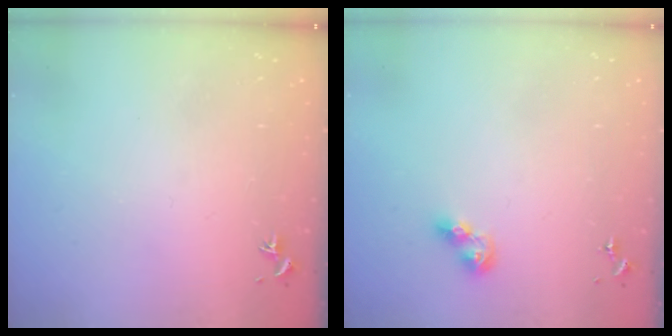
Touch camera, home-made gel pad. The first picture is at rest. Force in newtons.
{"total": 7.9, "press": 7.9, "slide": 0.9}